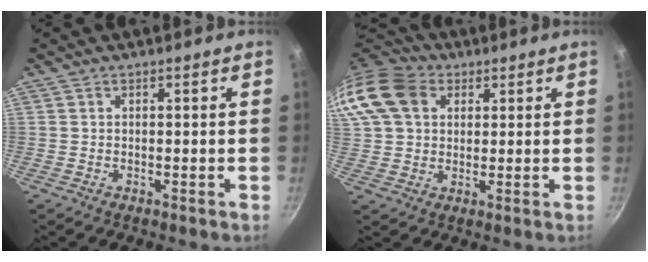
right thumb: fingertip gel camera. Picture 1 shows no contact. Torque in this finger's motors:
{"motor_torque": [0.11, 0.95, 0.27, -0.13, 0.27]}